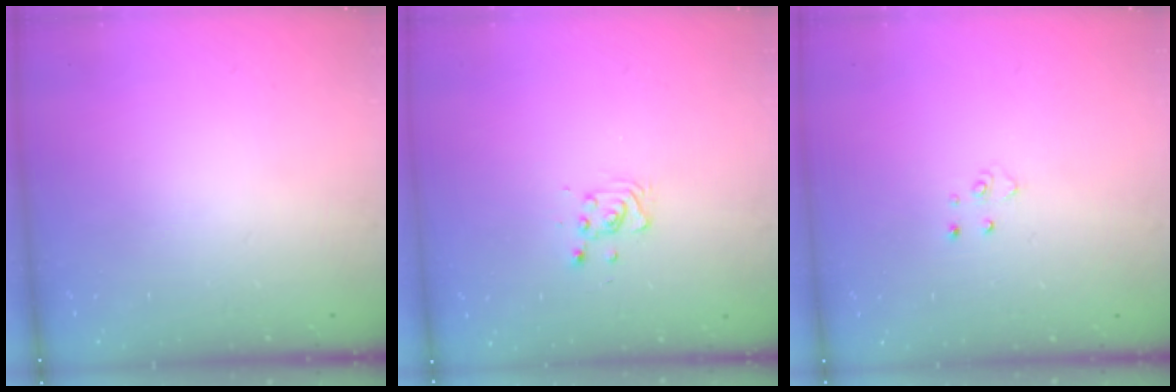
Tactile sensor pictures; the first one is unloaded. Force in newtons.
{"total": 4.7, "press": 4.6, "slide": 1.1}
{"total": 4.0, "press": 4.0, "slide": 0.4}